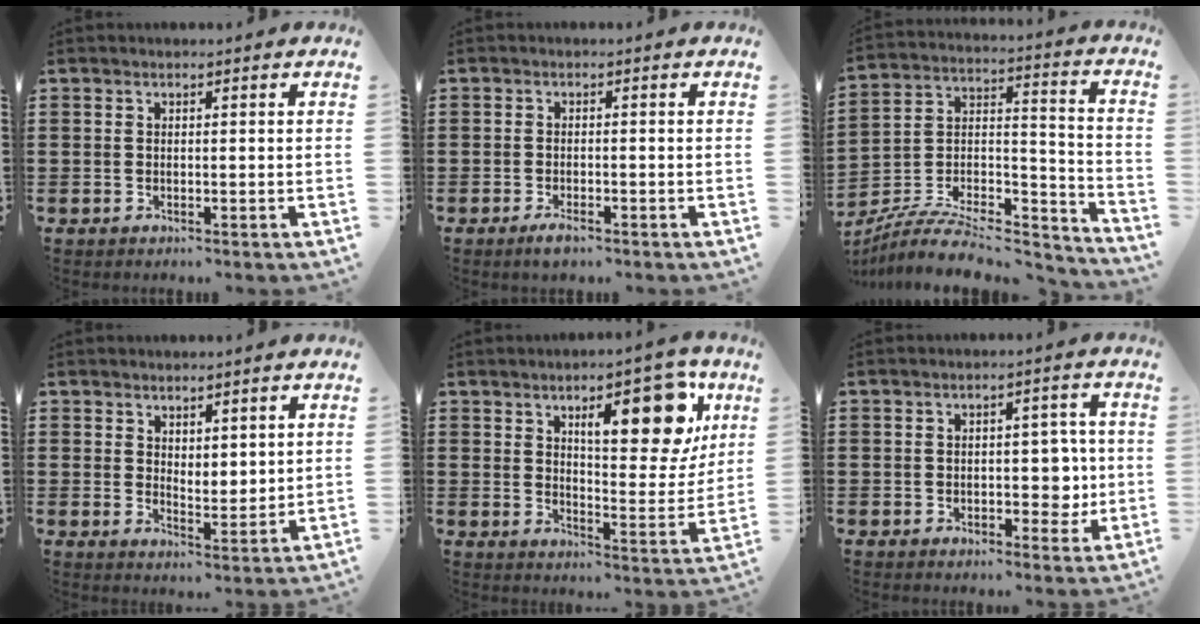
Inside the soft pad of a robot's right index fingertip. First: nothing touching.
{"total": 1.8, "force": [-1.3, 0.5, 1.2], "torque": [-0.023, -0.001, -0.023]}
{"total": 8.2, "force": [-7.2, 2.7, 3.0], "torque": [-0.056, 0.008, -0.142]}
{"total": 3.0, "force": [2.7, 1.2, 0.2], "torque": [-0.013, -0.003, 0.052]}
{"total": 13.6, "force": [6.5, 4.9, 10.9], "torque": [-0.154, -0.018, 0.102]}
{"total": 6.0, "force": [-0.3, 3.8, 4.7], "torque": [-0.056, -0.002, -0.012]}